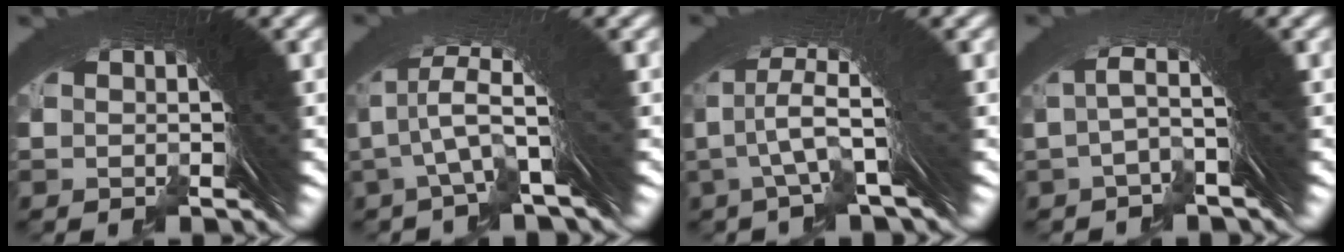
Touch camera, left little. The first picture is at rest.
{"total": 3.2, "force": [0.0, 0.3, 3.2], "torque": [-0.055, 0.001, 0.005]}
{"total": 3.1, "force": [0.2, 0.0, 3.1], "torque": [-0.056, 0.001, 0.008]}
{"total": 1.4, "force": [-0.2, -0.6, 1.3], "torque": [-0.036, 0.002, 0.002]}